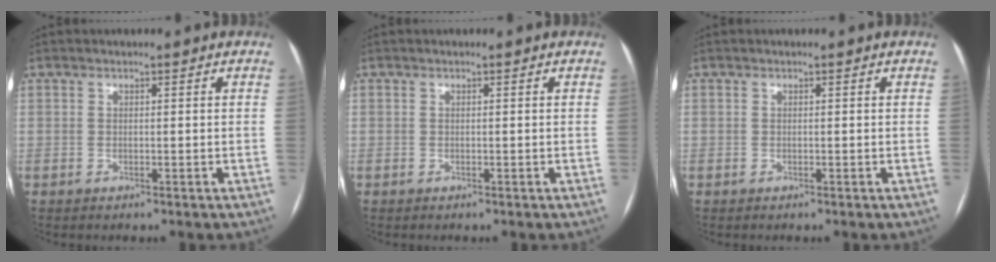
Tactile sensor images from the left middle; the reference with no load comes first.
{"total": 0.0}
{"total": 0.0}